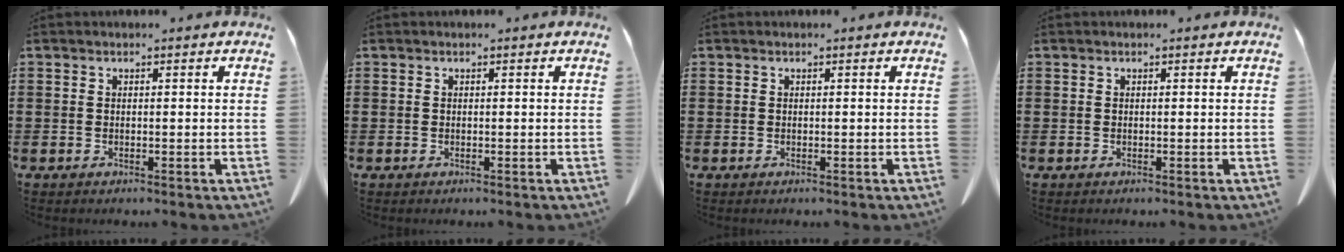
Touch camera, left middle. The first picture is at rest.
{"total": 0.0}
{"total": 0.0}
{"total": 0.0}